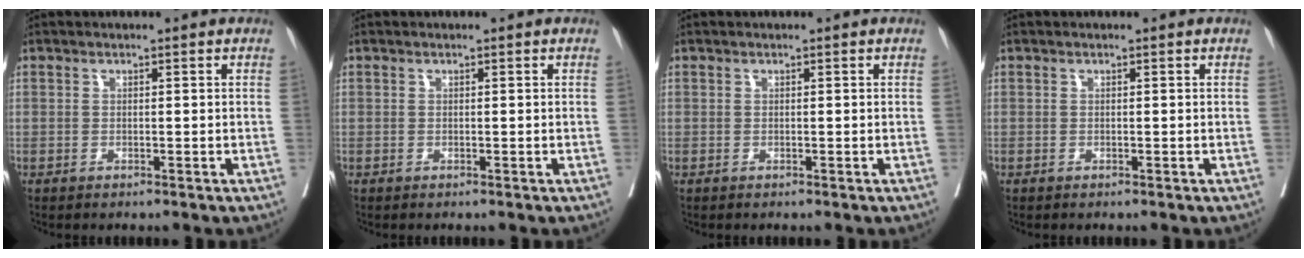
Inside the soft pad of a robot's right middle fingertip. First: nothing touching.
{"total": 0.0}
{"total": 0.0}
{"total": 0.0}